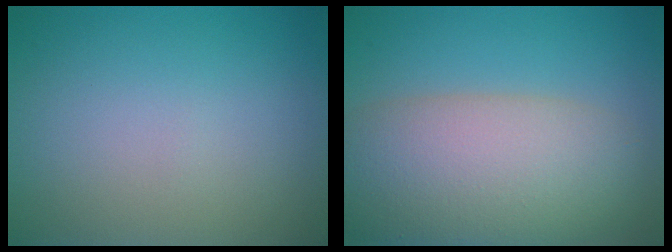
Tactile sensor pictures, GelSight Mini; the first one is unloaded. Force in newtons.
{"total": 10.2, "press": 10.2, "slide": 0.5}